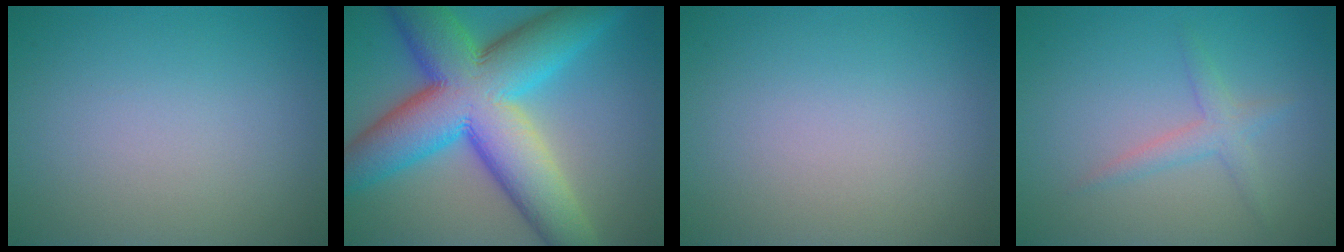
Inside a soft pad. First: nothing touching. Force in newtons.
{"total": 14.9, "press": 14.9, "slide": 0.4}
{"total": 0.0}
{"total": 1.9, "press": 1.9, "slide": 0.0}